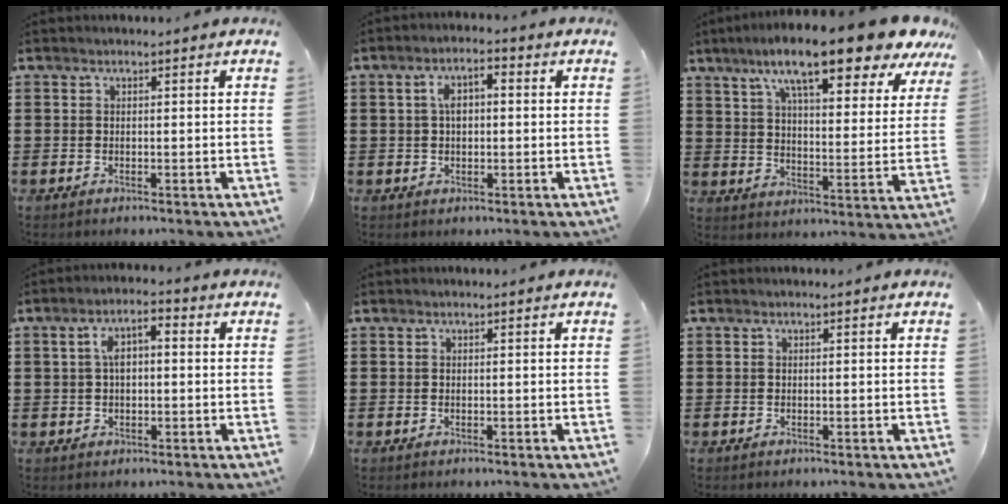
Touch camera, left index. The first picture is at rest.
{"total": 3.9, "force": [0.3, 2.0, 3.4], "torque": [-0.067, 0.010, 0.001]}
{"total": 13.9, "force": [10.3, 1.5, 9.3], "torque": [-0.175, -0.043, 0.165]}
{"total": 4.4, "force": [0.3, 2.0, 3.9], "torque": [-0.084, 0.008, -0.001]}
{"total": 0.0}
{"total": 0.0}